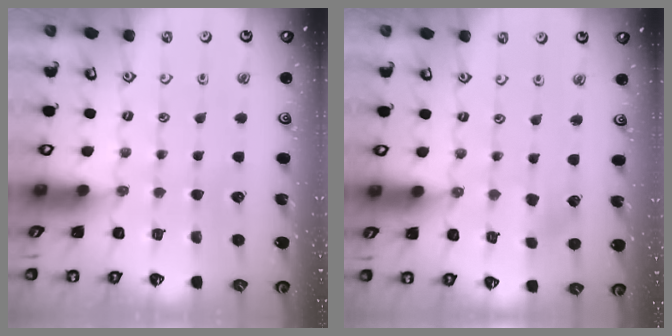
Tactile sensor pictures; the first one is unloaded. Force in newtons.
{"total": 1.9, "press": 1.9, "slide": 0.2}